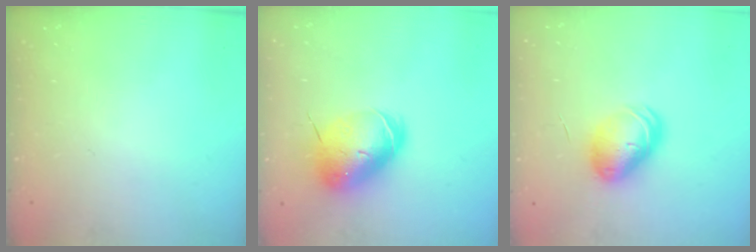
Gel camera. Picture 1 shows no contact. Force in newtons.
{"total": 10.8, "press": 10.5, "slide": 2.2}
{"total": 9.5, "press": 9.3, "slide": 1.7}